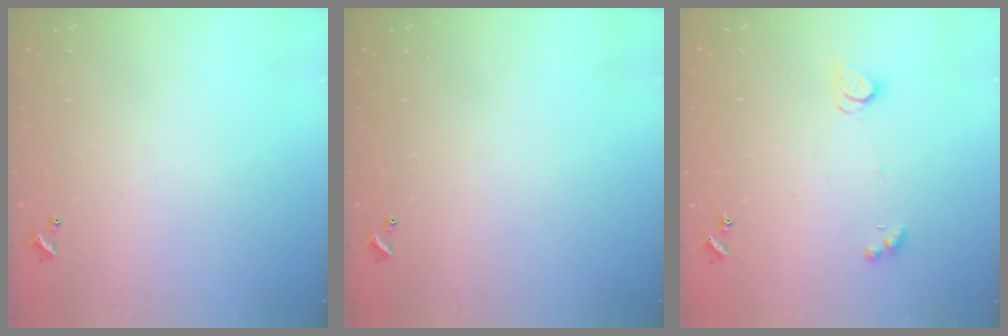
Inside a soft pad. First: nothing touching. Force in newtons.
{"total": 0.0}
{"total": 2.1, "press": 2.1, "slide": 0.4}